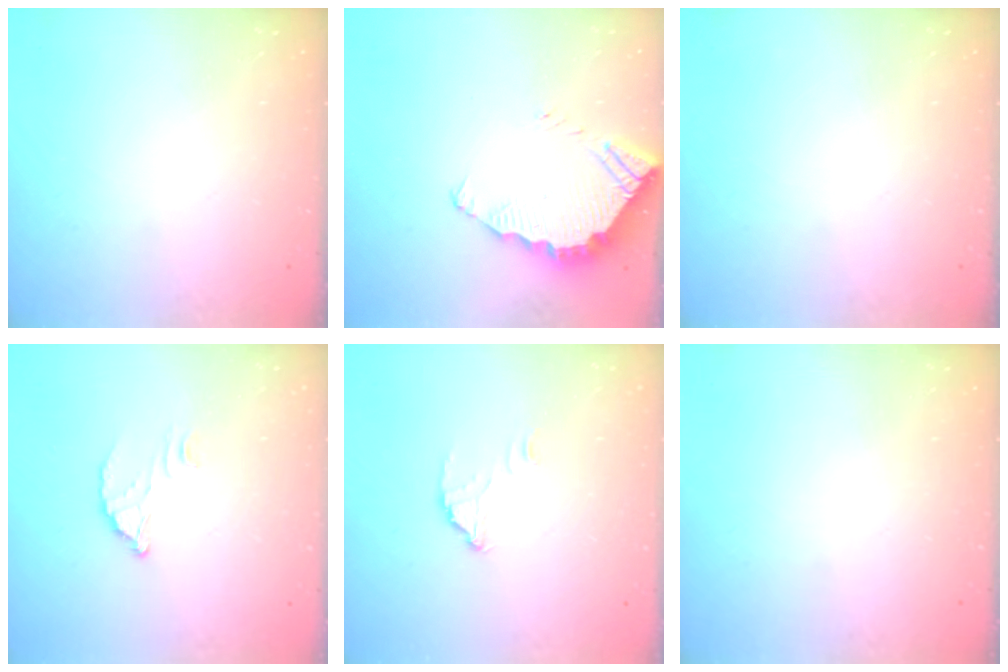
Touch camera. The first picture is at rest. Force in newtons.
{"total": 4.4, "press": 4.4, "slide": 0.2}
{"total": 0.0}
{"total": 2.8, "press": 2.8, "slide": 0.2}
{"total": 2.8, "press": 2.8, "slide": 0.1}
{"total": 0.0}